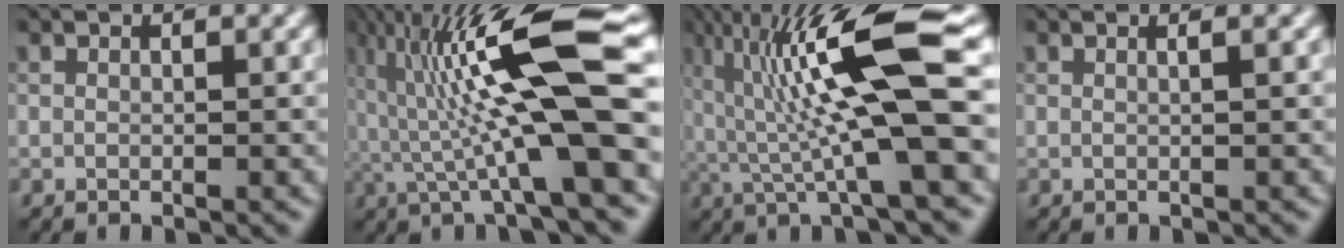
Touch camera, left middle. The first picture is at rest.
{"total": 13.3, "force": [1.4, 2.3, 13.0], "torque": [-0.220, 0.025, 0.025]}
{"total": 12.0, "force": [2.0, 2.2, 11.6], "torque": [-0.202, 0.005, 0.040]}
{"total": 1.8, "force": [0.6, 0.9, 1.5], "torque": [-0.008, 0.004, -0.014]}